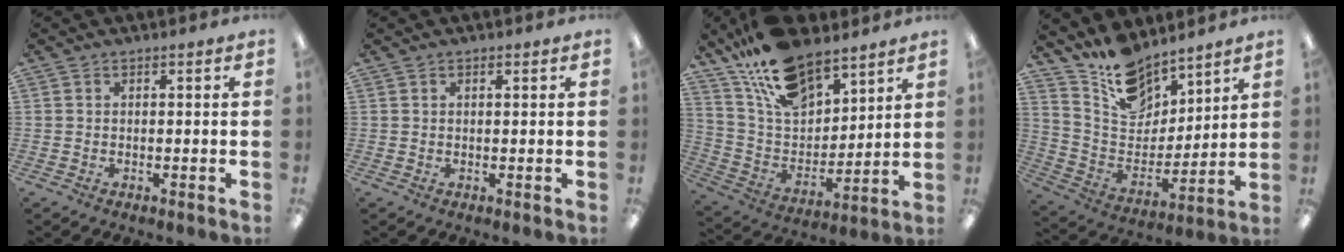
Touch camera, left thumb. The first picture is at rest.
{"total": 0.6, "force": [0.5, 0.2, 0.3], "torque": [-0.008, 0.002, 0.009]}
{"total": 18.4, "force": [13.7, 8.5, 8.9], "torque": [-0.177, -0.068, 0.249]}
{"total": 14.7, "force": [12.3, 7.2, 3.7], "torque": [-0.084, -0.095, 0.233]}